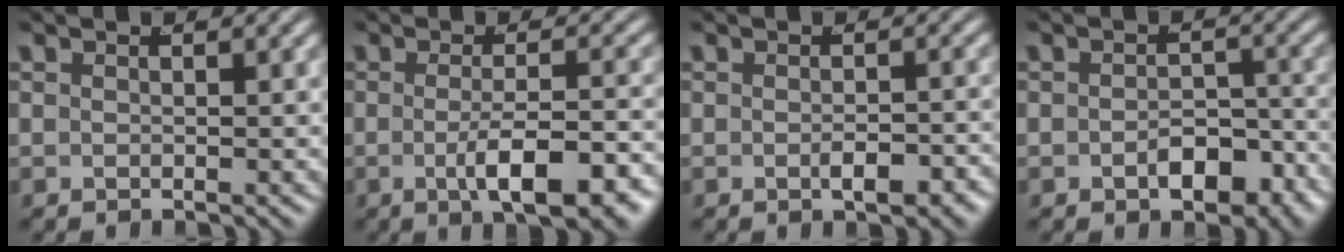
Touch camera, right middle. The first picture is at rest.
{"total": 5.8, "force": [-2.6, 1.3, 5.0], "torque": [-0.076, -0.016, -0.032]}
{"total": 1.9, "force": [-1.2, 0.5, 1.4], "torque": [-0.016, 0.003, -0.020]}
{"total": 4.0, "force": [-2.7, 1.9, 2.2], "torque": [-0.026, -0.007, -0.035]}